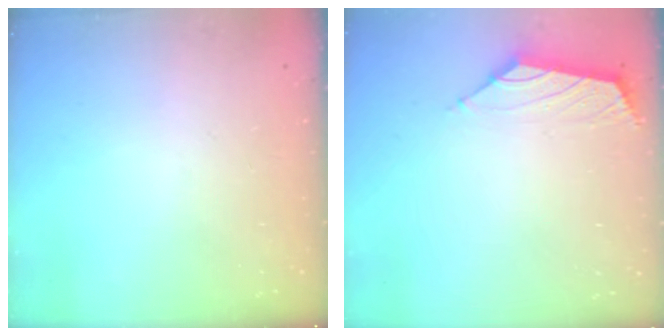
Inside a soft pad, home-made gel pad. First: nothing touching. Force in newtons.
{"total": 1.6, "press": 1.4, "slide": 0.7}